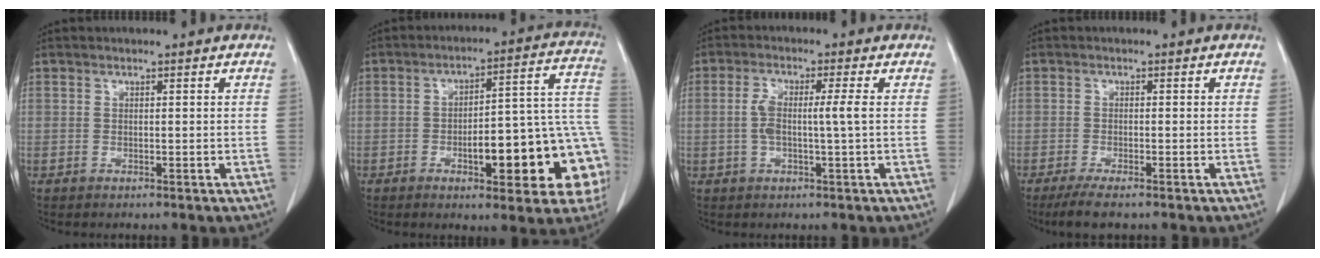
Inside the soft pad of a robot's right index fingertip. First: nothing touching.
{"total": 18.6, "force": [-5.3, 4.9, 17.2], "torque": [-0.136, 0.046, -0.054]}
{"total": 4.9, "force": [0.0, 0.3, 4.8], "torque": [-0.103, 0.010, 0.001]}
{"total": 4.4, "force": [-3.2, 0.6, 2.9], "torque": [-0.052, -0.011, -0.054]}